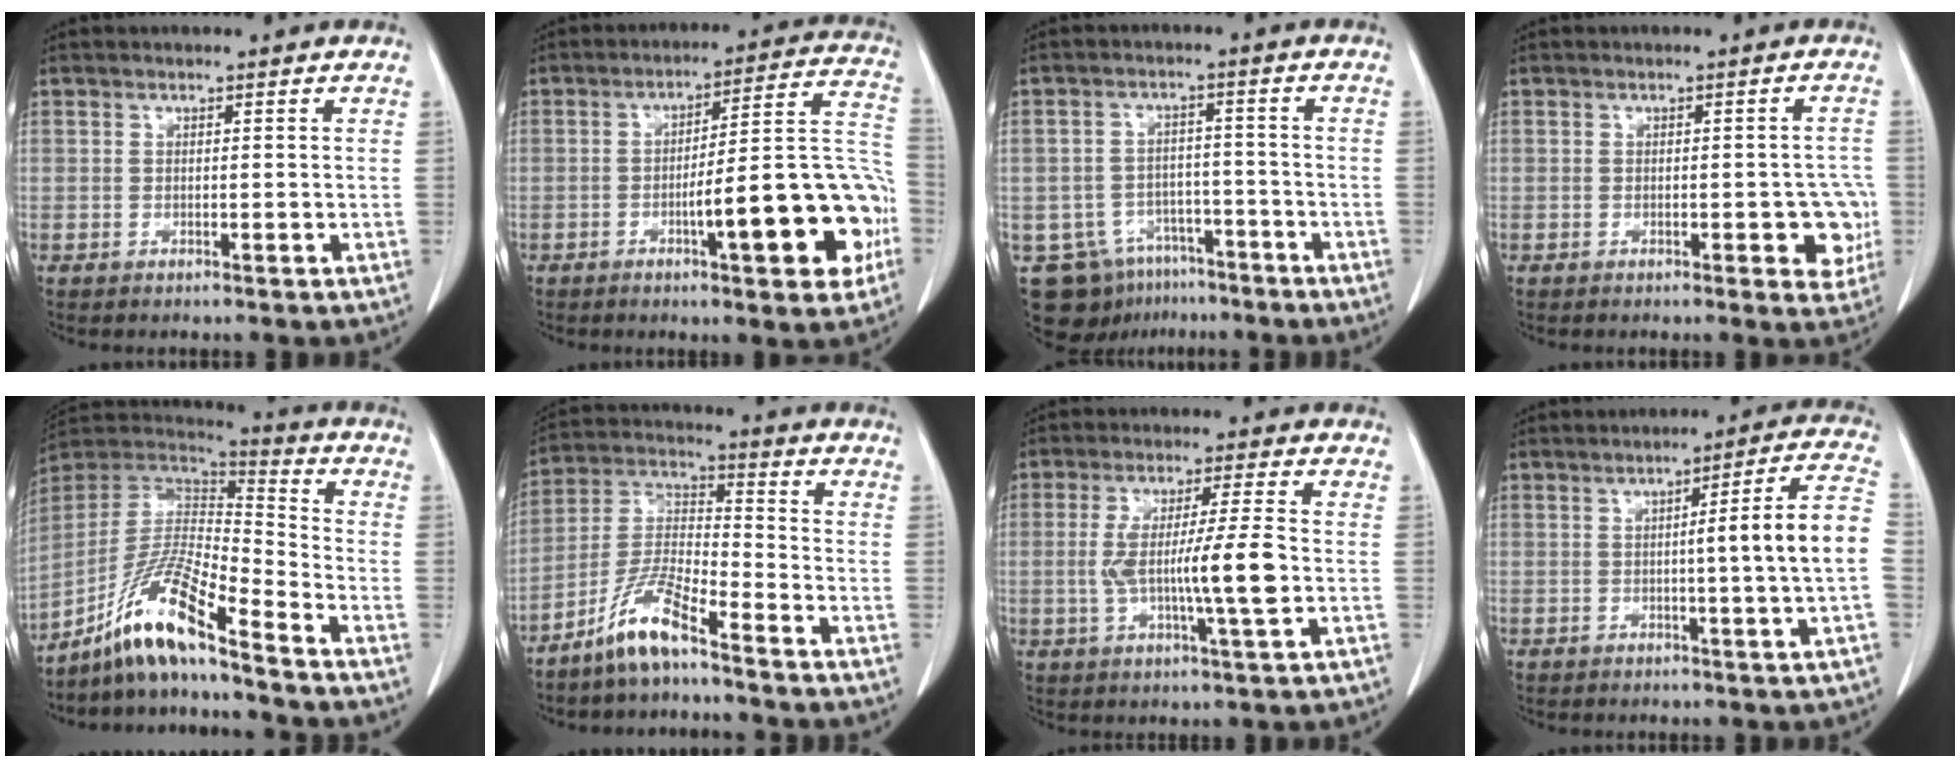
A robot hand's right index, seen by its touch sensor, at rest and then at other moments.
{"total": 17.3, "force": [-5.5, 2.9, 16.2], "torque": [-0.180, 0.032, -0.070]}
{"total": 10.0, "force": [-6.4, 7.2, 2.6], "torque": [-0.042, 0.020, -0.091]}
{"total": 5.6, "force": [-1.5, 2.2, 5.0], "torque": [-0.038, 0.008, -0.016]}
{"total": 13.3, "force": [-9.7, 0.6, 9.1], "torque": [-0.182, 0.003, -0.181]}
{"total": 9.1, "force": [-6.7, 1.2, 6.1], "torque": [-0.137, -0.007, -0.137]}
{"total": 10.3, "force": [-1.2, 0.0, 10.2], "torque": [-0.190, -0.001, -0.022]}
{"total": 10.3, "force": [-0.8, -1.2, 10.2], "torque": [-0.135, 0.011, -0.014]}